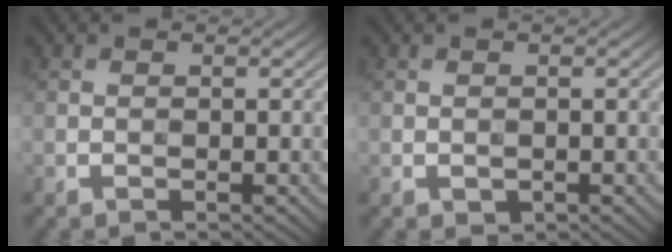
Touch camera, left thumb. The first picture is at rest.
{"total": 0.6, "force": [-0.2, 0.5, 0.4], "torque": [-0.005, -0.004, -0.003]}